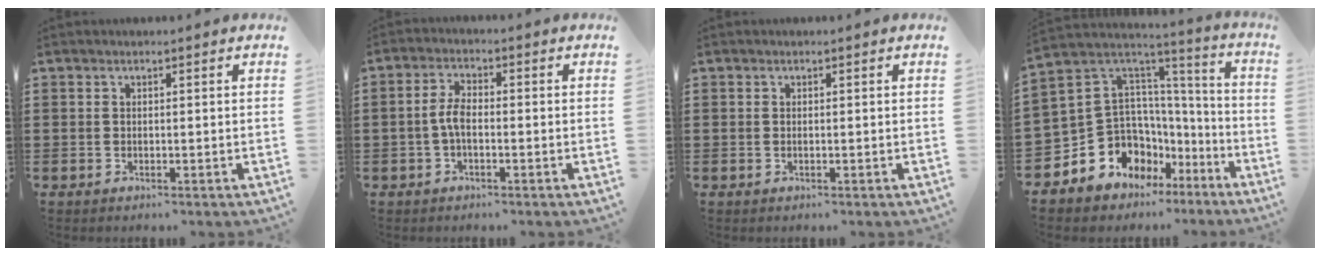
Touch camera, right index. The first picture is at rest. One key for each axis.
{"total": 3.6, "fx": -0.9, "fy": 1.5, "fz": 3.2, "tx": -0.080, "ty": -0.002, "tz": -0.023}
{"total": 0.0}
{"total": 10.3, "fx": -4.3, "fy": 9.1, "fz": 2.2, "tx": -0.095, "ty": -0.022, "tz": -0.071}